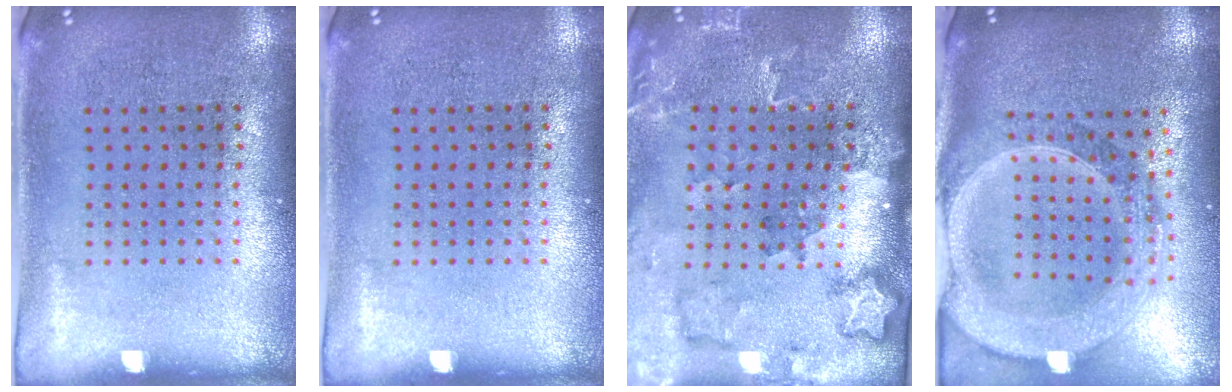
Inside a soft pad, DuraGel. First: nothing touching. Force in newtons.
{"total": 0.0}
{"total": 1.8, "press": 1.8, "slide": 0.3}
{"total": 3.1, "press": 2.6, "slide": 1.6}